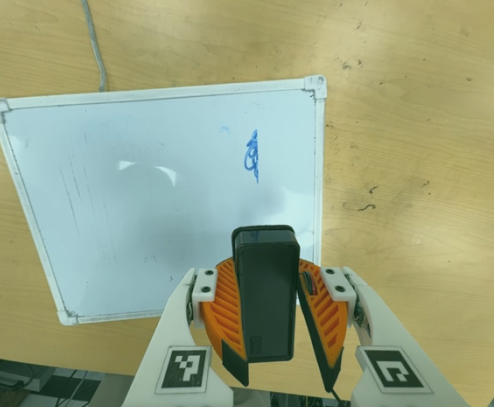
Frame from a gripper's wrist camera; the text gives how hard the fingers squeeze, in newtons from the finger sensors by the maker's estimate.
{"total": 8.8, "left": 9.0, "right": 8.6}